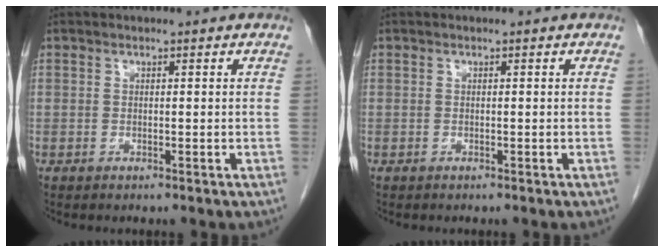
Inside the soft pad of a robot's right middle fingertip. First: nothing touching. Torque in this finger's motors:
{"motor_torque": [-0.36, 0.05, -0.09, -0.01]}